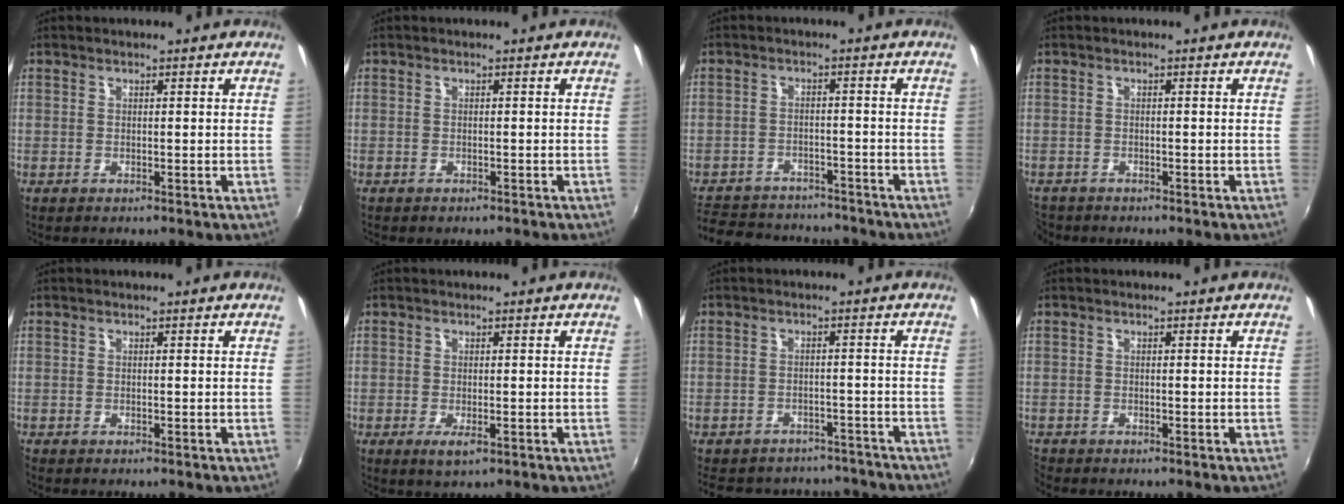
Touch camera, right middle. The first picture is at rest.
{"total": 0.8, "force": [-0.7, 0.3, 0.2], "torque": [-0.009, -0.003, -0.010]}
{"total": 16.1, "force": [-13.5, 7.0, 5.4], "torque": [-0.141, 0.017, -0.189]}
{"total": 3.8, "force": [-3.2, 1.8, 0.7], "torque": [-0.031, -0.014, -0.061]}
{"total": 0.0}
{"total": 2.6, "force": [-1.1, 1.0, 2.2], "torque": [-0.041, -0.009, -0.015]}
{"total": 16.3, "force": [-14.1, 6.7, 4.8], "torque": [-0.111, 0.019, -0.173]}
{"total": 1.3, "force": [-1.2, 0.4, -0.1], "torque": [-0.003, -0.005, -0.027]}